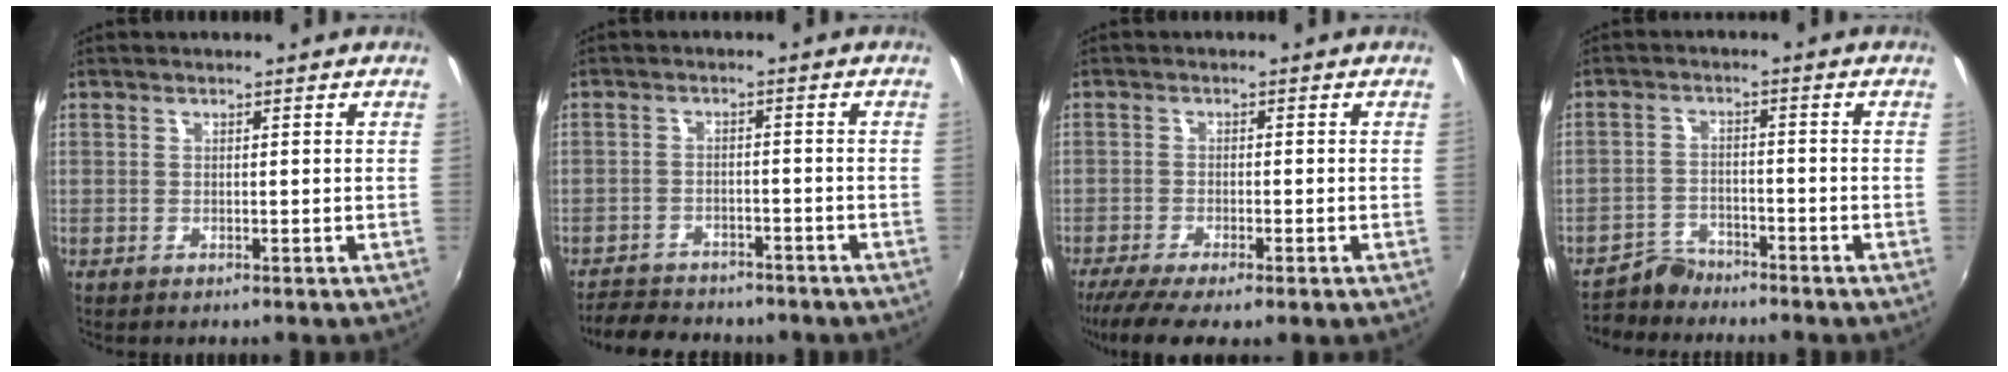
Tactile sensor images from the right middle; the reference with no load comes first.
{"total": 10.1, "force": [-8.6, 3.8, 3.5], "torque": [-0.095, -0.009, -0.126]}
{"total": 8.0, "force": [-5.8, 1.2, 5.4], "torque": [-0.122, -0.036, -0.098]}
{"total": 4.8, "force": [-4.5, 1.6, 0.0], "torque": [-0.009, 0.008, -0.085]}